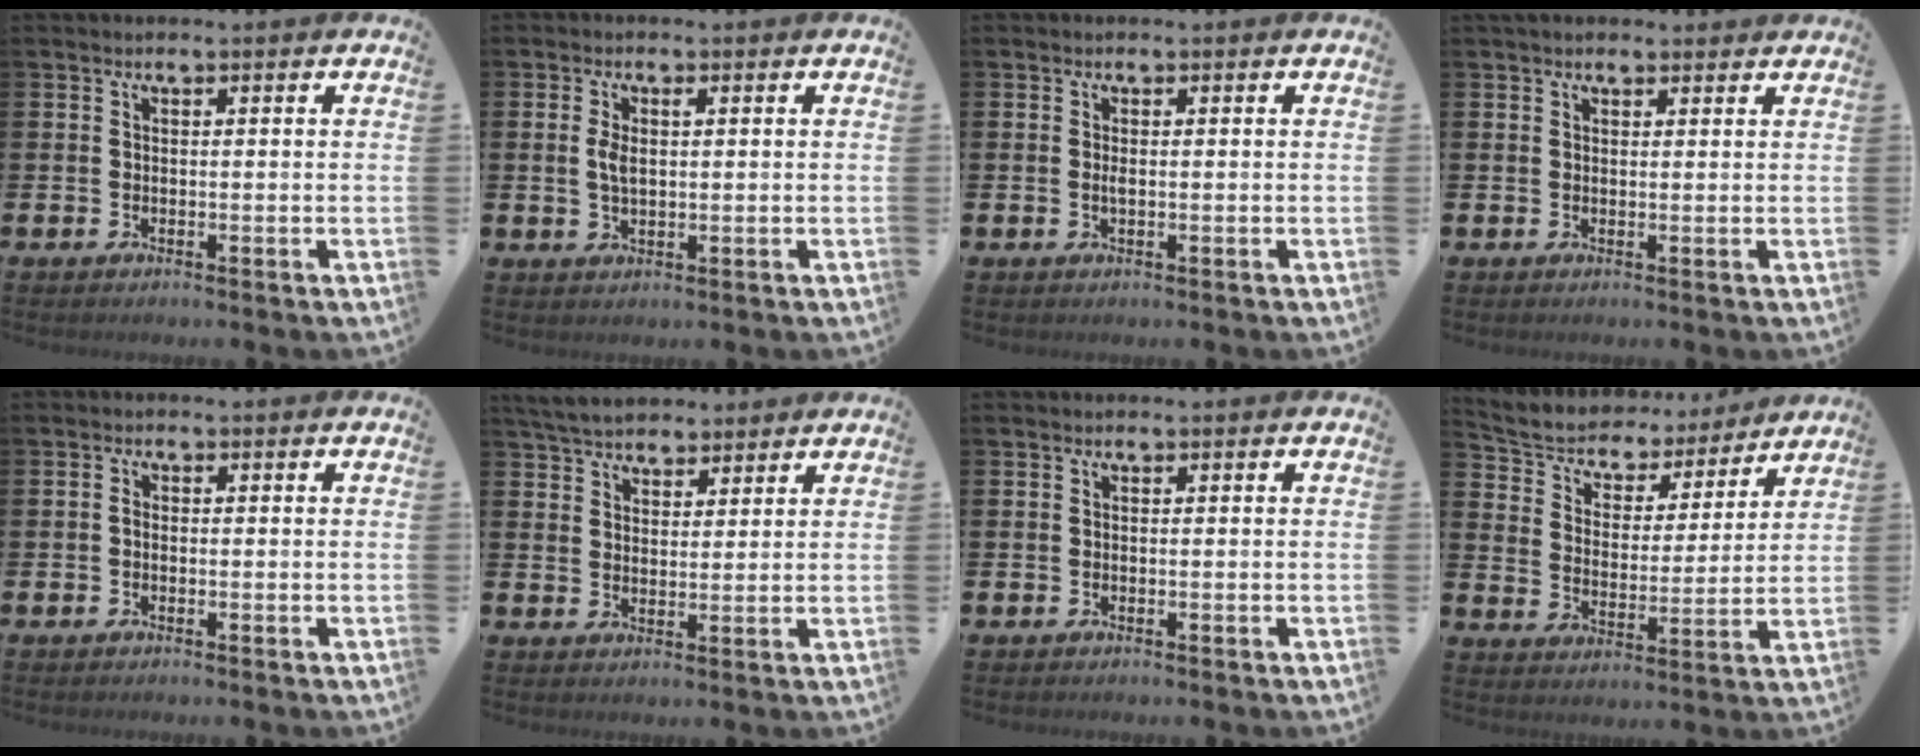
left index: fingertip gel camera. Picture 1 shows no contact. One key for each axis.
{"total": 2.3, "fx": 0.6, "fy": 1.1, "fz": 2.0, "tx": -0.033, "ty": 0.003, "tz": 0.007}
{"total": 0.8, "fx": 0.0, "fy": 0.3, "fz": 0.8, "tx": -0.013, "ty": -0.001, "tz": -0.001}
{"total": 1.8, "fx": 1.6, "fy": 0.7, "fz": 0.3, "tx": 0.001, "ty": 0.000, "tz": 0.028}
{"total": 1.0, "fx": -0.3, "fy": 0.7, "fz": 0.7, "tx": -0.010, "ty": 0.002, "tz": -0.008}
{"total": 5.3, "fx": 5.0, "fy": 1.5, "fz": 0.7, "tx": -0.036, "ty": -0.013, "tz": 0.094}
{"total": 0.0}
{"total": 6.3, "fx": 5.8, "fy": 2.4, "fz": 0.7, "tx": -0.053, "ty": -0.043, "tz": 0.099}